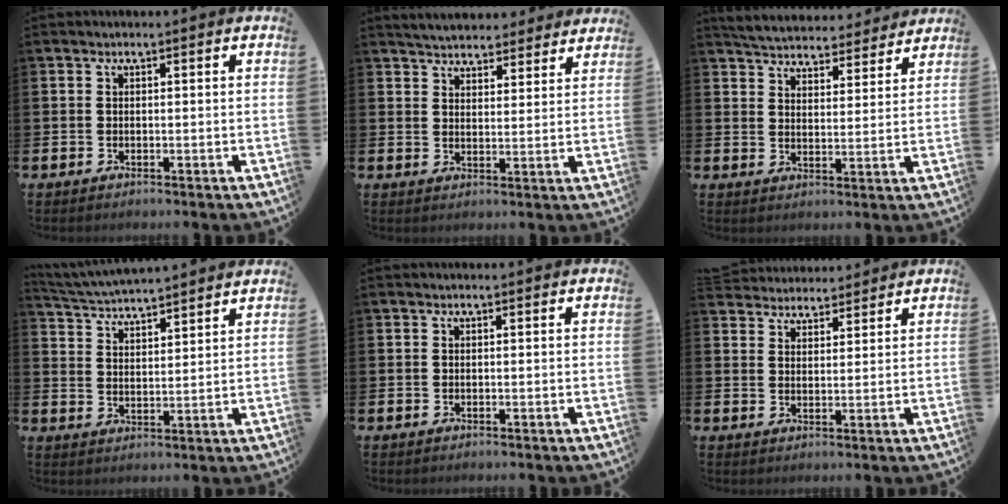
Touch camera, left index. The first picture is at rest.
{"total": 4.9, "force": [4.8, 1.0, 0.0], "torque": [-0.012, -0.030, 0.086]}
{"total": 5.4, "force": [5.3, 1.0, 0.2], "torque": [-0.020, -0.041, 0.092]}
{"total": 4.9, "force": [4.9, 0.1, 0.2], "torque": [-0.025, -0.037, 0.085]}
{"total": 0.0}
{"total": 4.4, "force": [4.2, 1.0, -0.4], "torque": [-0.016, -0.019, 0.080]}